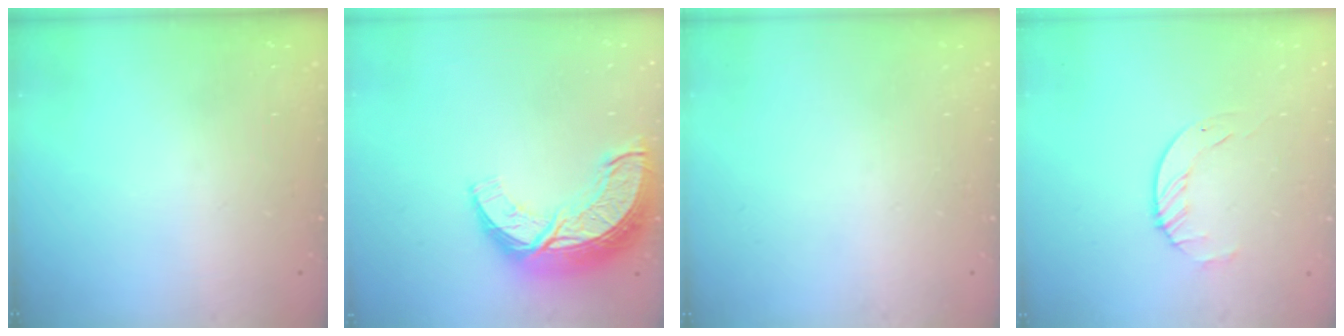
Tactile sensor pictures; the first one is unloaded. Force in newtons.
{"total": 15.1, "press": 15.1, "slide": 1.3}
{"total": 0.0}
{"total": 3.4, "press": 3.4, "slide": 0.4}